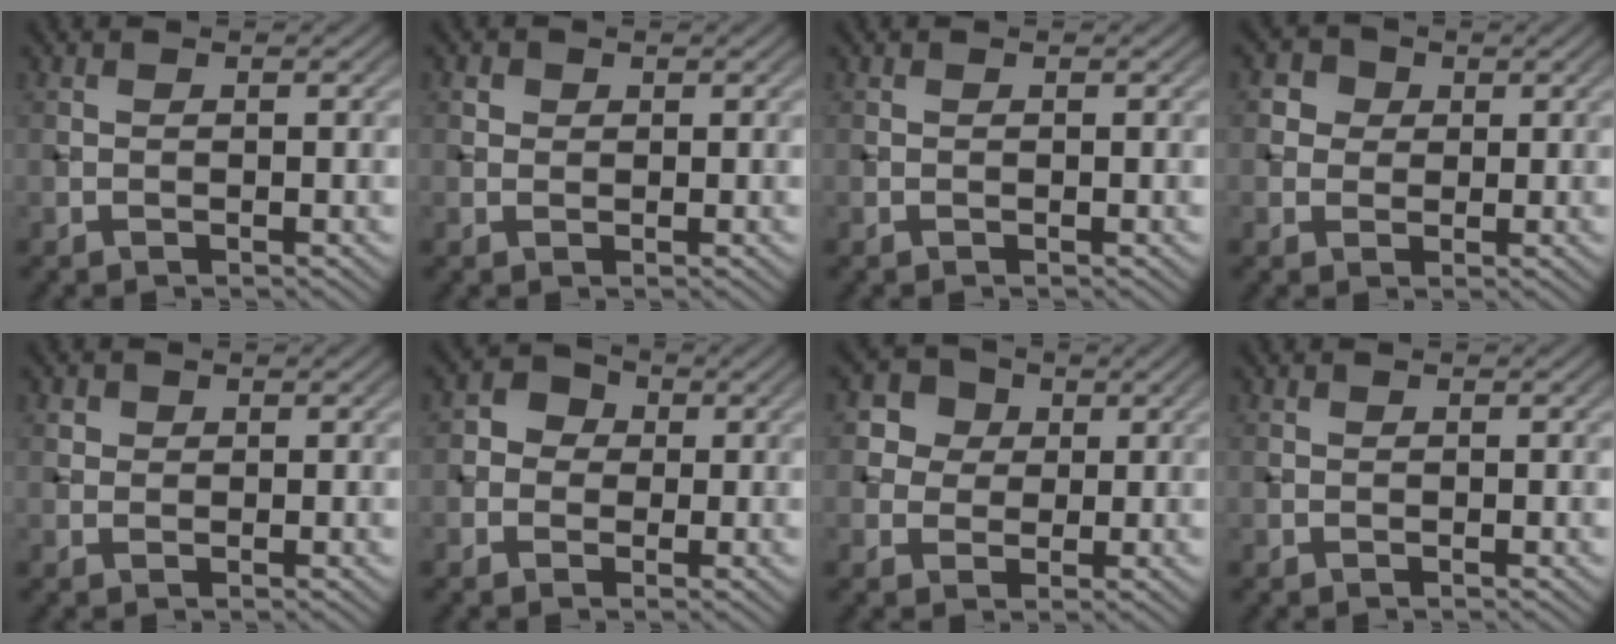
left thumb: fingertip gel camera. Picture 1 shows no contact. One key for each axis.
{"total": 1.1, "fx": 0.5, "fy": 1.0, "fz": 0.3, "tx": -0.005, "ty": 0.000, "tz": 0.006}
{"total": 0.0}
{"total": 3.5, "fx": 1.2, "fy": 3.0, "fz": 1.2, "tx": -0.035, "ty": -0.003, "tz": 0.020}
{"total": 1.3, "fx": 0.6, "fy": 1.1, "fz": 0.3, "tx": -0.005, "ty": -0.002, "tz": 0.009}
{"total": 3.2, "fx": 0.0, "fy": 3.0, "fz": 1.2, "tx": -0.018, "ty": 0.004, "tz": -0.006}
{"total": 4.5, "fx": 1.4, "fy": 4.0, "fz": 1.5, "tx": -0.046, "ty": 0.003, "tz": 0.016}
{"total": 0.0}